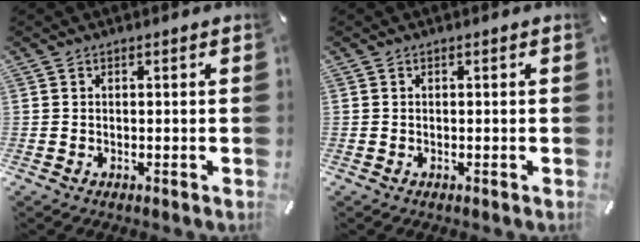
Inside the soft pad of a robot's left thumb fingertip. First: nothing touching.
{"total": 0.0}